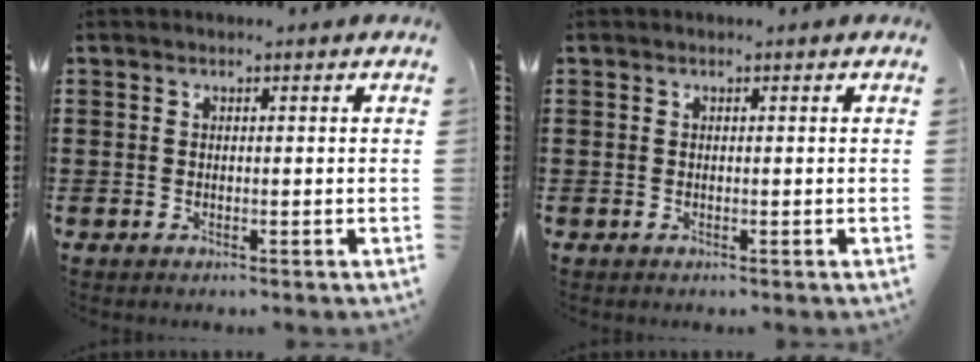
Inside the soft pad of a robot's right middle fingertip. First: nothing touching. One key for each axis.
{"total": 0.0}